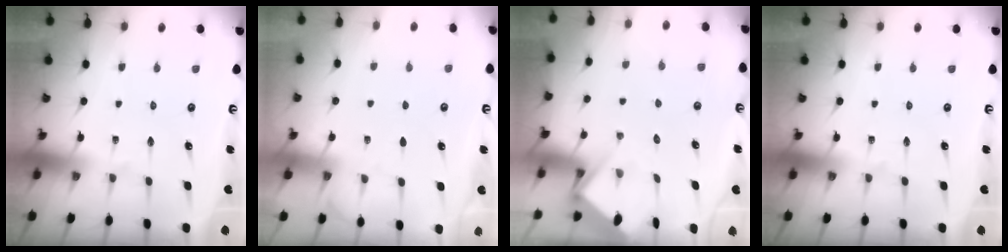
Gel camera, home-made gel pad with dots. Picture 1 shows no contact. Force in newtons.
{"total": 3.6, "press": 3.6, "slide": 0.5}
{"total": 3.9, "press": 3.8, "slide": 0.3}
{"total": 0.0}